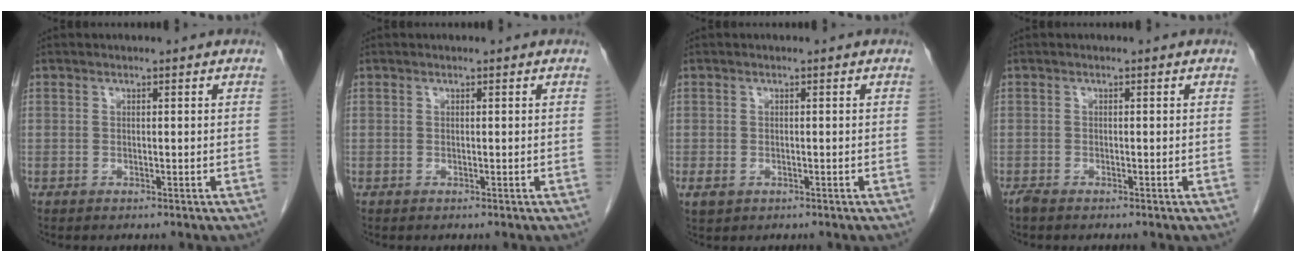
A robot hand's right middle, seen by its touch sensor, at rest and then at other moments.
{"total": 0.0}
{"total": 2.2, "force": [-0.9, 1.6, 1.2], "torque": [-0.027, -0.003, -0.005]}
{"total": 0.8, "force": [-0.7, 0.1, 0.4], "torque": [-0.016, -0.003, -0.015]}